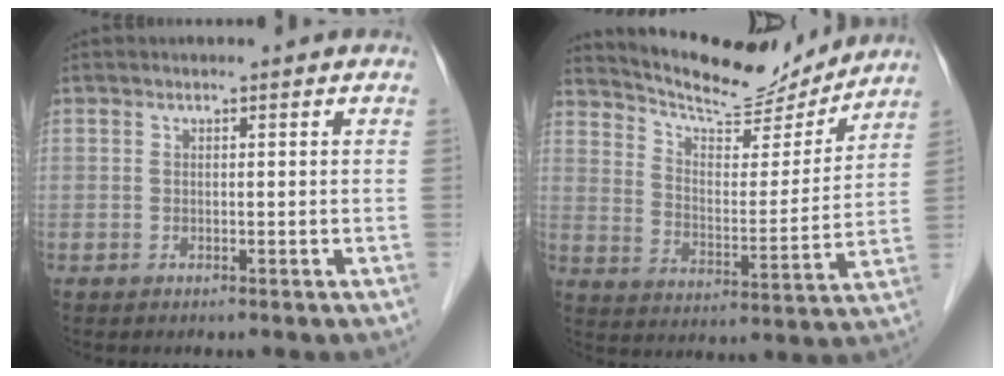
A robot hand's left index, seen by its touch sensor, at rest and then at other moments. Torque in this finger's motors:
{"motor_torque": [0.85, -1.29, 0.34, 0.06]}